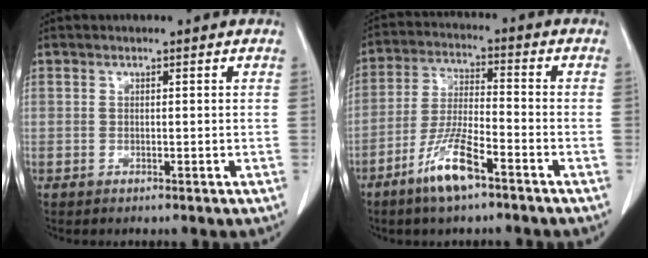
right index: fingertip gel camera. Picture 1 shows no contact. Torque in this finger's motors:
{"motor_torque": [0.99, -0.76, 0.22, 0.06]}